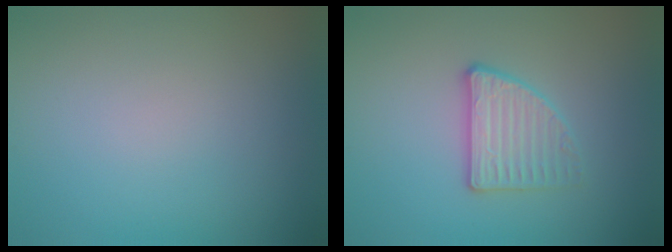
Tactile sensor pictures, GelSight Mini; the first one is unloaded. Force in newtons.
{"total": 2.8, "press": 2.7, "slide": 0.7}